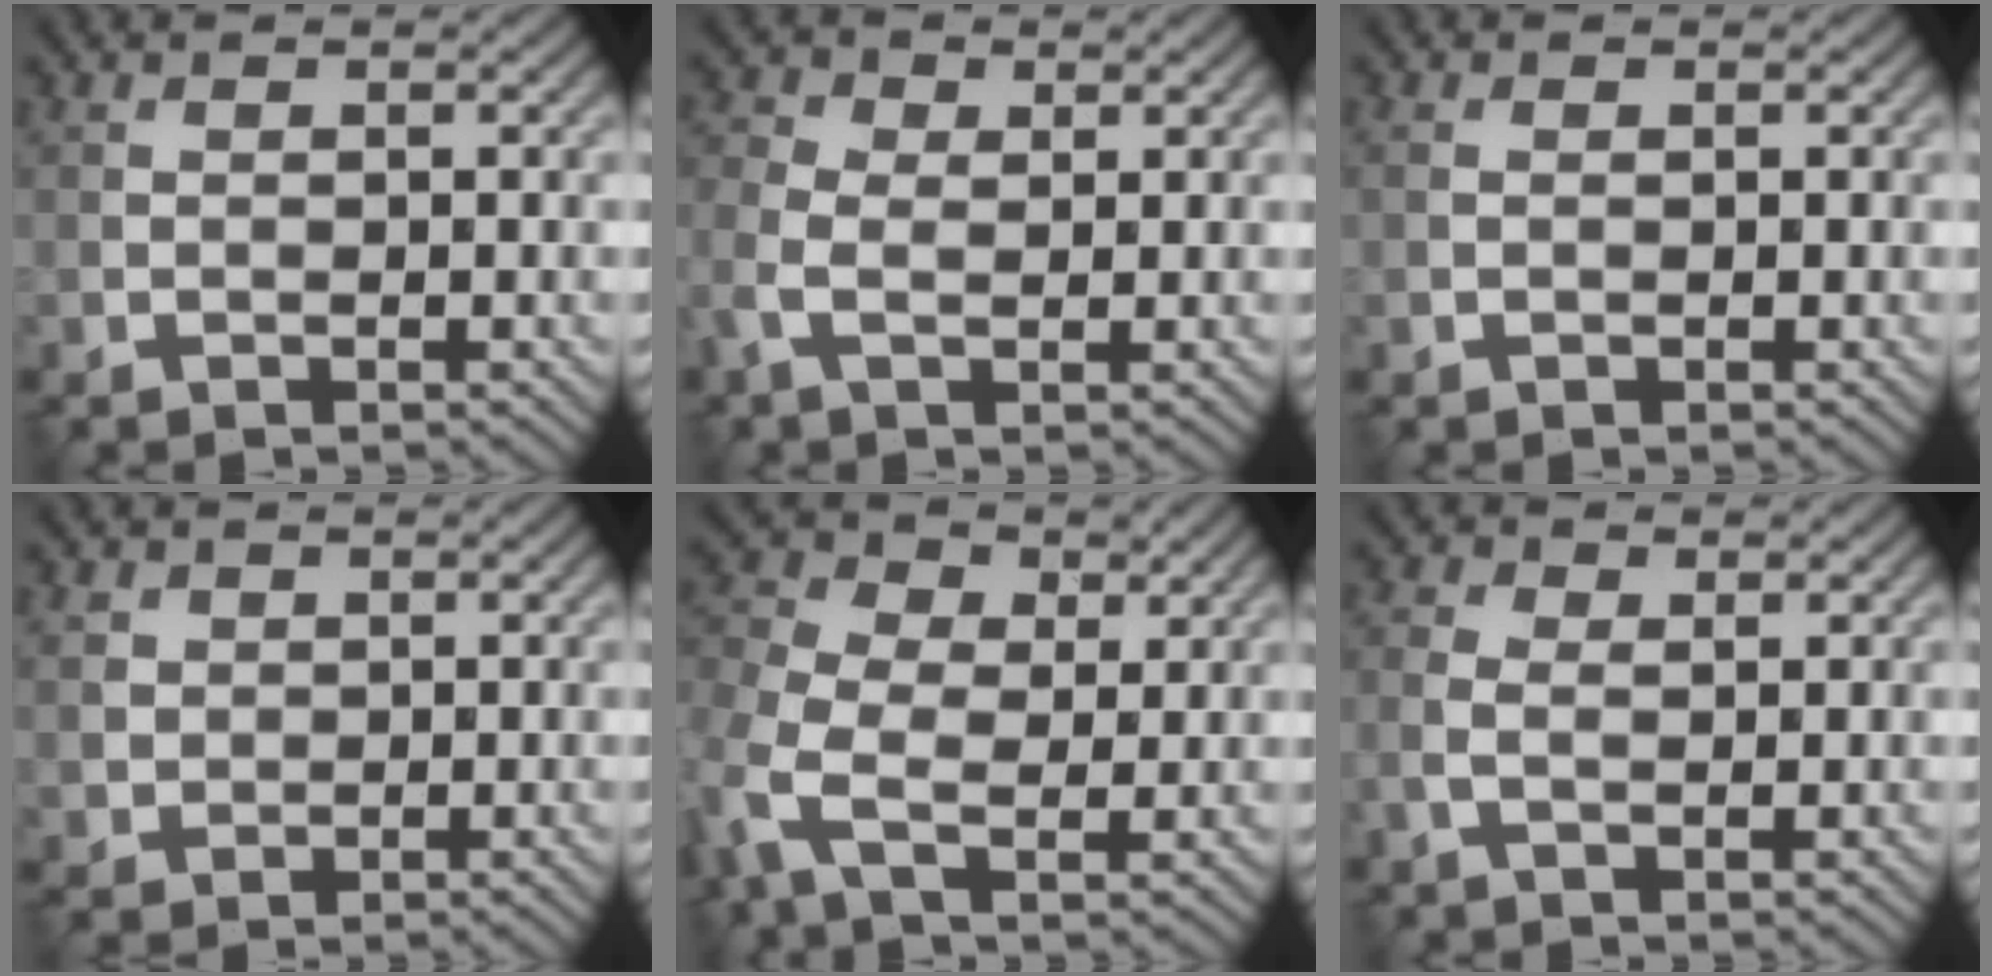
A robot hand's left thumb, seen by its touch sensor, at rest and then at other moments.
{"total": 4.0, "force": [-0.3, 2.5, 3.1], "torque": [-0.089, 0.006, -0.016]}
{"total": 0.9, "force": [0.1, 0.6, 0.7], "torque": [-0.020, 0.002, 0.004]}
{"total": 2.6, "force": [0.9, 2.3, 0.7], "torque": [-0.032, -0.007, 0.025]}
{"total": 7.9, "force": [-0.1, 5.4, 5.8], "torque": [-0.149, 0.011, -0.020]}
{"total": 2.4, "force": [0.0, 1.2, 2.0], "torque": [-0.055, 0.003, -0.003]}